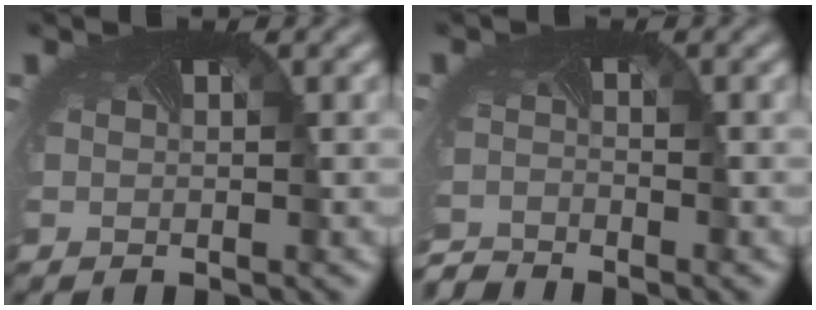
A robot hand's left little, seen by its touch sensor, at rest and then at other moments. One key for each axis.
{"total": 2.9, "fx": -2.8, "fy": -0.2, "fz": -0.5, "tx": -0.003, "ty": -0.021, "tz": -0.061}